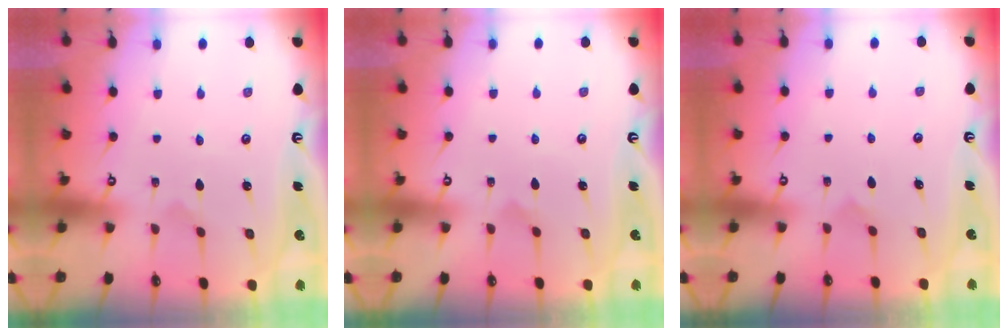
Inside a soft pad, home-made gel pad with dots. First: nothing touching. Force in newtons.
{"total": 2.3, "press": 2.3, "slide": 0.2}
{"total": 4.3, "press": 4.2, "slide": 0.6}